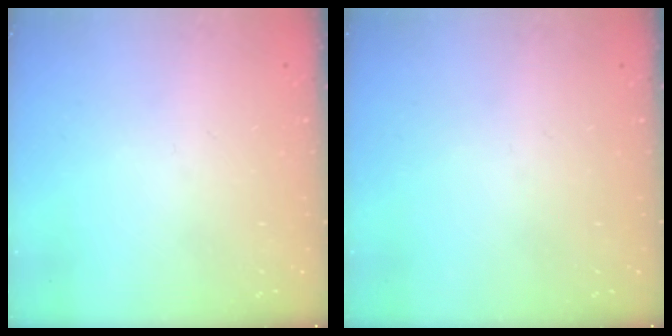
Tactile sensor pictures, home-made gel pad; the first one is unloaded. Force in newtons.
{"total": 0.0}